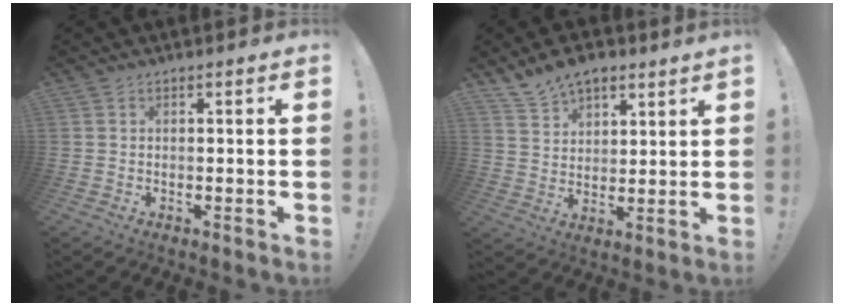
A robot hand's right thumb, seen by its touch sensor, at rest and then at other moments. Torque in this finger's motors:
{"motor_torque": [0.85, 0.92, 0.39, 0.35, 0.06]}